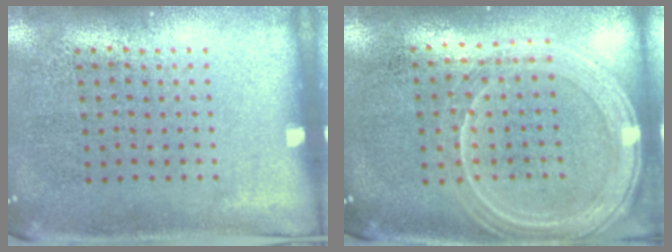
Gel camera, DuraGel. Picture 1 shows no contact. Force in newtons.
{"total": 1.3, "press": 1.3, "slide": 0.1}